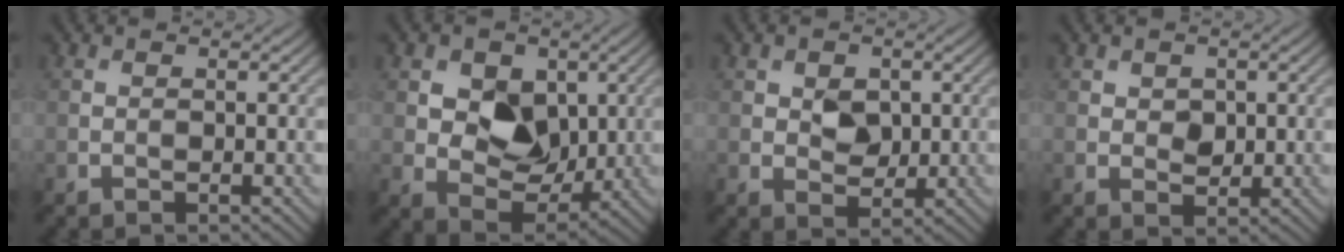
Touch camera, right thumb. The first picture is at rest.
{"total": 7.5, "force": [1.8, 5.6, 4.7], "torque": [-0.091, -0.005, 0.026]}
{"total": 3.5, "force": [0.6, 2.6, 2.1], "torque": [-0.040, -0.003, 0.004]}
{"total": 2.0, "force": [0.5, 1.6, 1.1], "torque": [-0.023, -0.005, 0.007]}